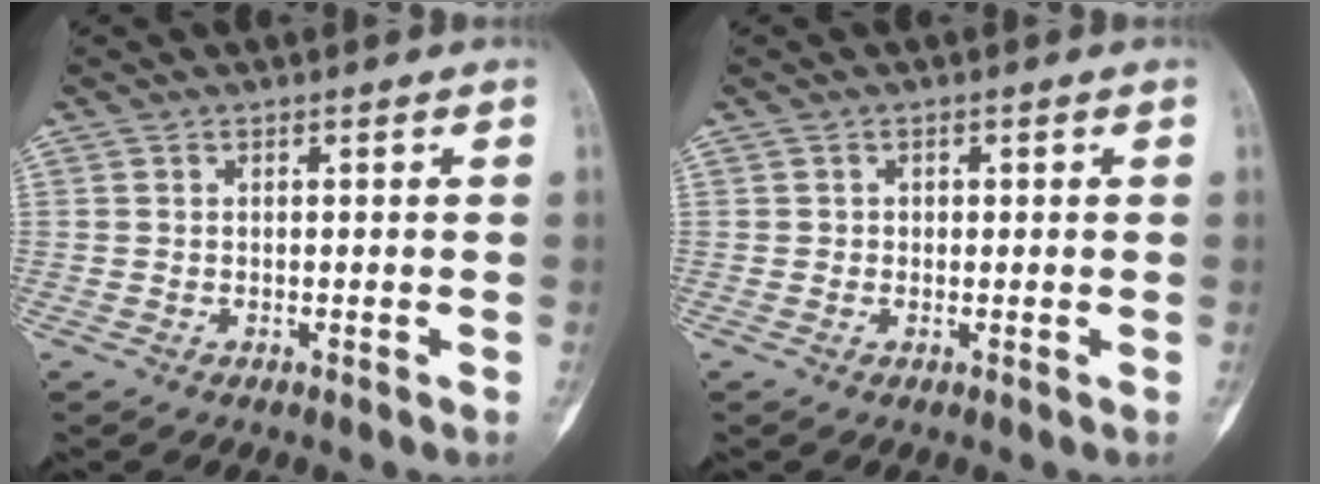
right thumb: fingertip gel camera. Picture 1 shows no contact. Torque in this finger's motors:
{"motor_torque": [0.12, -0.09, 0.25, -0.13, 0.01]}